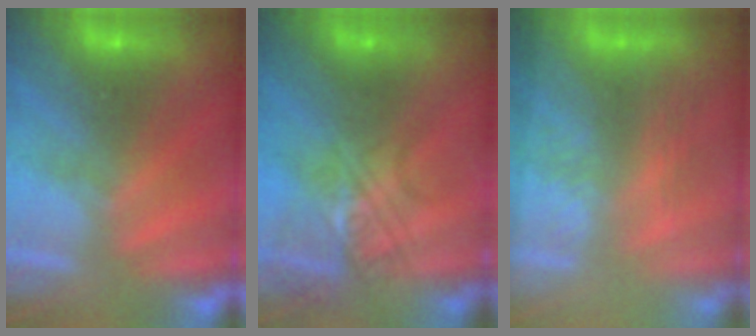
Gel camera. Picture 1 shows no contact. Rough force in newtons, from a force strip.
{"total": 2.5}
{"total": 2.9}